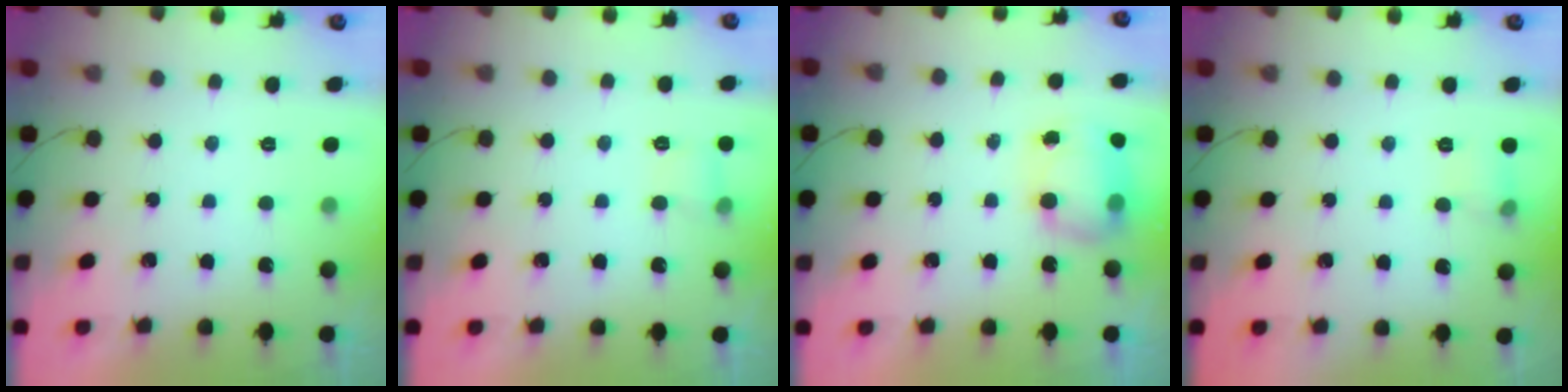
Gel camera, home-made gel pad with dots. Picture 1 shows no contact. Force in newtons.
{"total": 4.2, "press": 3.9, "slide": 1.5}
{"total": 7.7, "press": 7.6, "slide": 1.1}
{"total": 6.0, "press": 5.7, "slide": 1.8}